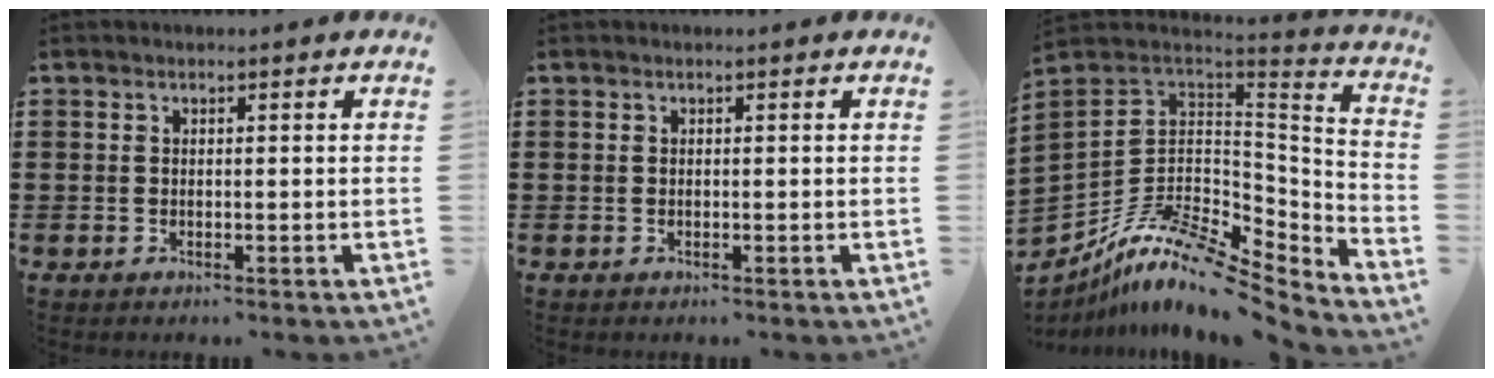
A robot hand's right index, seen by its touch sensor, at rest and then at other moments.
{"total": 0.0}
{"total": 11.9, "force": [-7.6, 5.0, 7.6], "torque": [-0.163, 0.010, -0.149]}